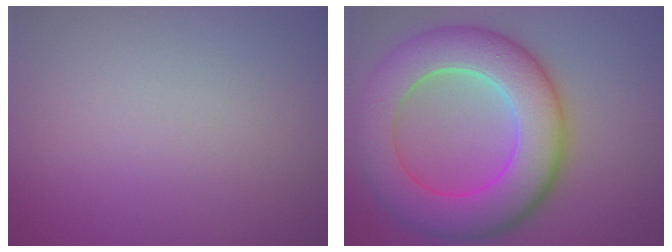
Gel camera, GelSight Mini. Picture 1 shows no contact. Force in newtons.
{"total": 10.0, "press": 10.0, "slide": 0.2}